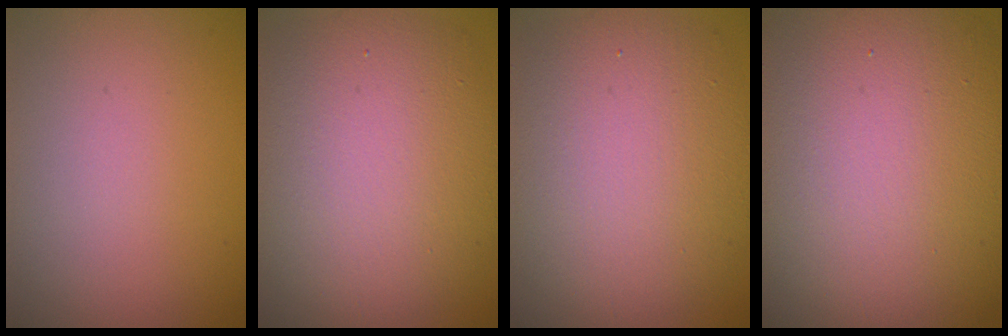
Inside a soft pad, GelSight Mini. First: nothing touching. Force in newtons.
{"total": 11.4, "press": 11.4, "slide": 0.6}
{"total": 10.8, "press": 10.8, "slide": 0.9}
{"total": 17.5, "press": 17.5, "slide": 0.8}